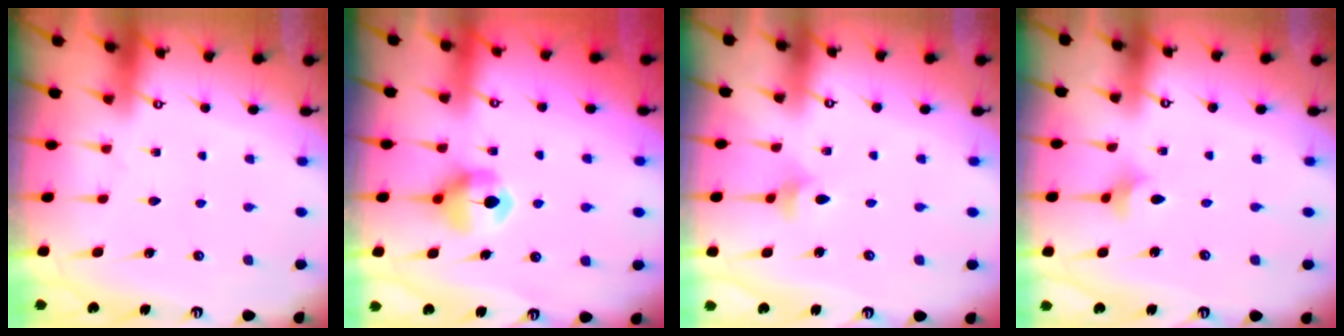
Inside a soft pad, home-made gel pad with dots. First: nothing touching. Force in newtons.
{"total": 7.3, "press": 7.3, "slide": 0.4}
{"total": 3.9, "press": 3.8, "slide": 0.8}
{"total": 1.9, "press": 1.8, "slide": 0.6}